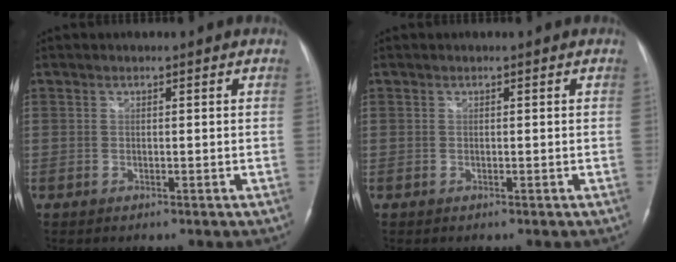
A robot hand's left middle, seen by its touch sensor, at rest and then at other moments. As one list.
[{"total": 0.0}]